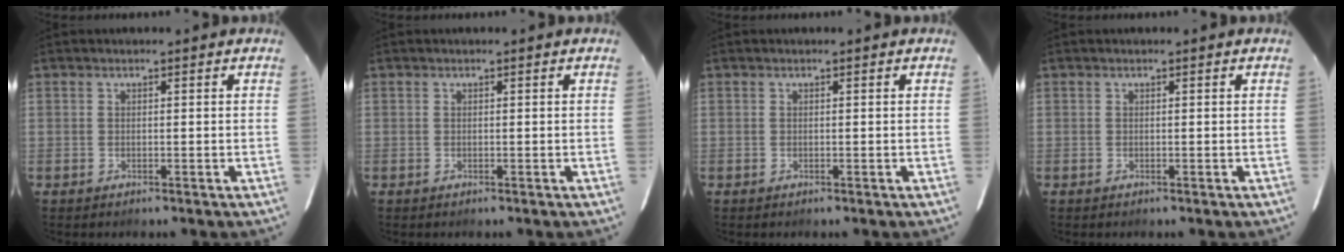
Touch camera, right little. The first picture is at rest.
{"total": 0.0}
{"total": 0.0}
{"total": 0.0}